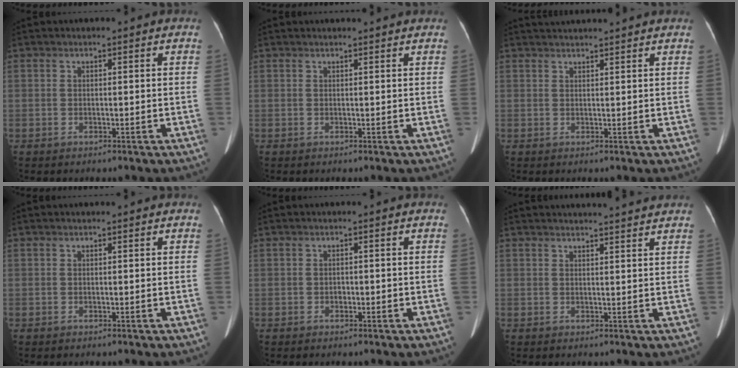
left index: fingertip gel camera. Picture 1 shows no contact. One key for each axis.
{"total": 2.1, "fx": 2.0, "fy": -0.1, "fz": 0.5, "tx": -0.009, "ty": 0.010, "tz": 0.024}
{"total": 4.9, "fx": 4.7, "fy": -0.4, "fz": 1.4, "tx": -0.017, "ty": 0.031, "tz": 0.067}
{"total": 0.0}
{"total": 0.7, "fx": -0.4, "fy": 0.5, "fz": 0.3, "tx": -0.005, "ty": 0.004, "tz": -0.006}
{"total": 6.7, "fx": 6.5, "fy": -0.4, "fz": 1.8, "tx": -0.021, "ty": 0.013, "tz": 0.070}